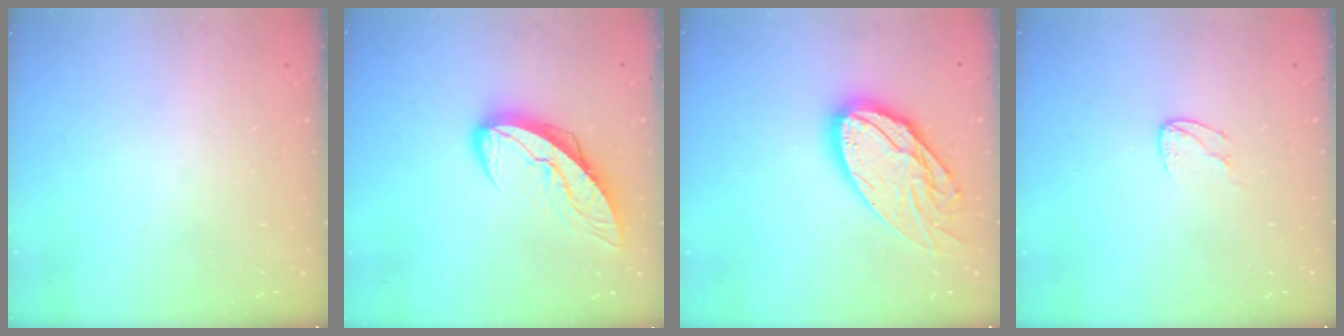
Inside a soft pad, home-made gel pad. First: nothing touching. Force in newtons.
{"total": 9.8, "press": 9.7, "slide": 0.9}
{"total": 20.0, "press": 19.9, "slide": 1.8}
{"total": 5.8, "press": 5.8, "slide": 0.5}